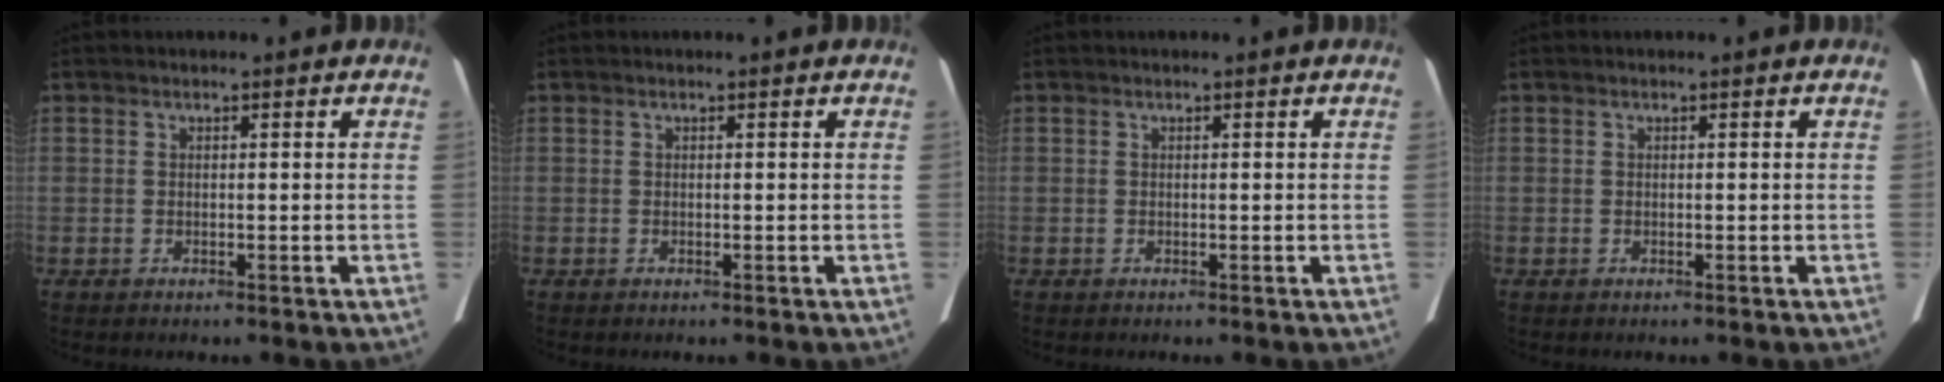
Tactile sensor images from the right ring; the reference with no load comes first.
{"total": 0.0}
{"total": 0.0}
{"total": 0.0}